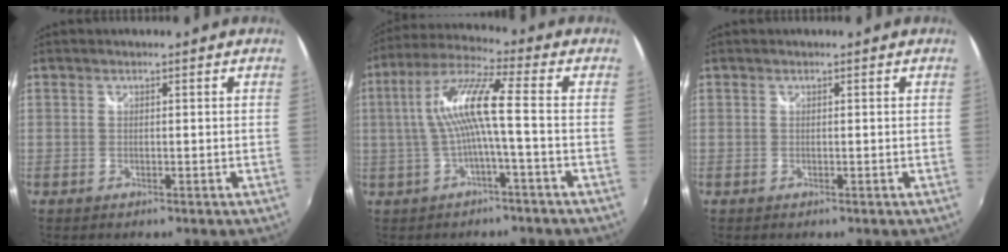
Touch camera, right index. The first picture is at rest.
{"total": 10.2, "force": [-1.0, 0.2, 10.2], "torque": [-0.208, 0.014, -0.013]}
{"total": 0.0}